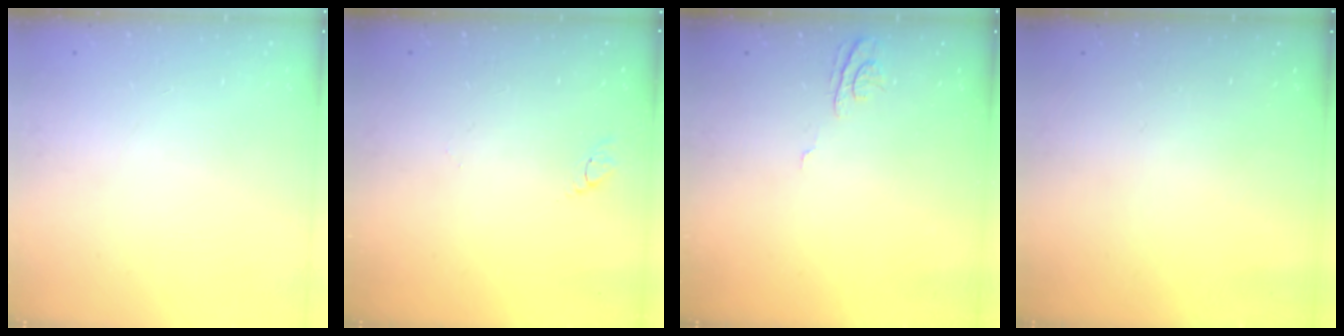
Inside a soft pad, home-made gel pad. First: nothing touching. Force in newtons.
{"total": 2.9, "press": 2.8, "slide": 0.3}
{"total": 6.0, "press": 6.0, "slide": 0.7}
{"total": 0.0}